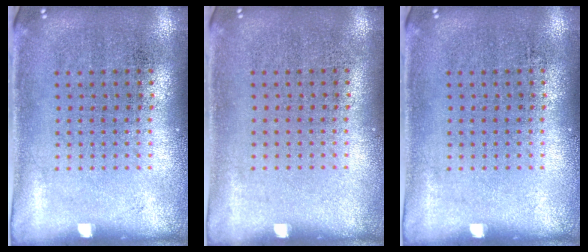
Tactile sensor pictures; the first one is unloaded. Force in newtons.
{"total": 0.0}
{"total": 0.0}